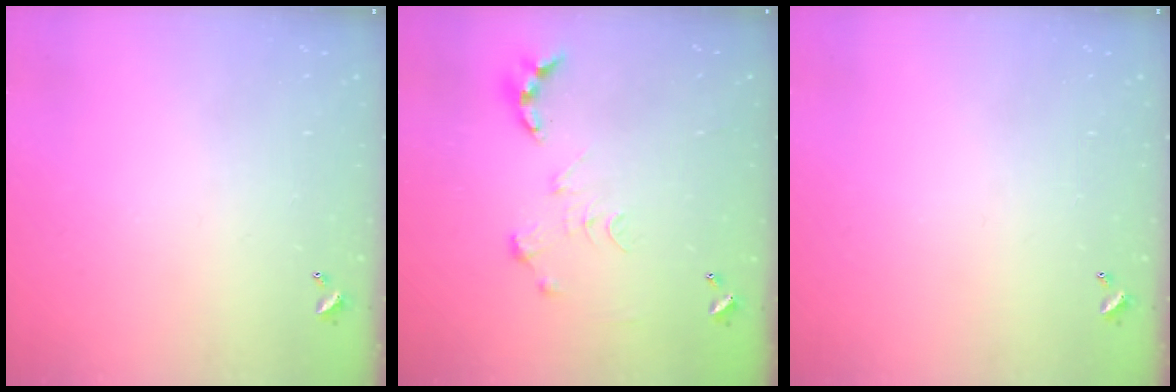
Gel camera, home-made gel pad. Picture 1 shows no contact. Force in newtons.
{"total": 0.0}
{"total": 0.0}